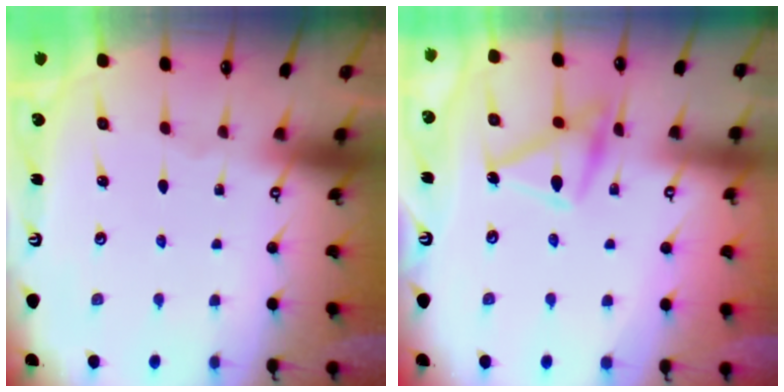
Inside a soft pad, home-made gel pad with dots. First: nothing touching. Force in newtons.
{"total": 13.8, "press": 13.8, "slide": 0.5}